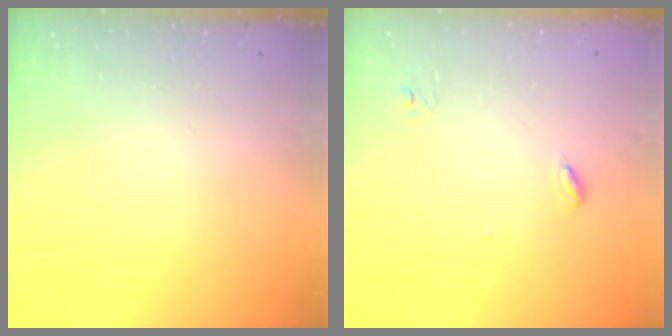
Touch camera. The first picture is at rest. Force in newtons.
{"total": 3.4, "press": 3.4, "slide": 0.3}